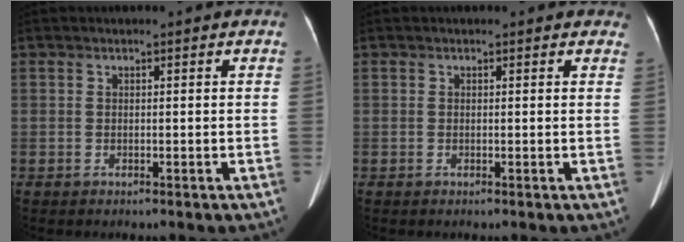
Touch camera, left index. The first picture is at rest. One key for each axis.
{"total": 1.5, "fx": 1.3, "fy": 0.7, "fz": 0.3, "tx": 0.002, "ty": -0.001, "tz": -0.002}